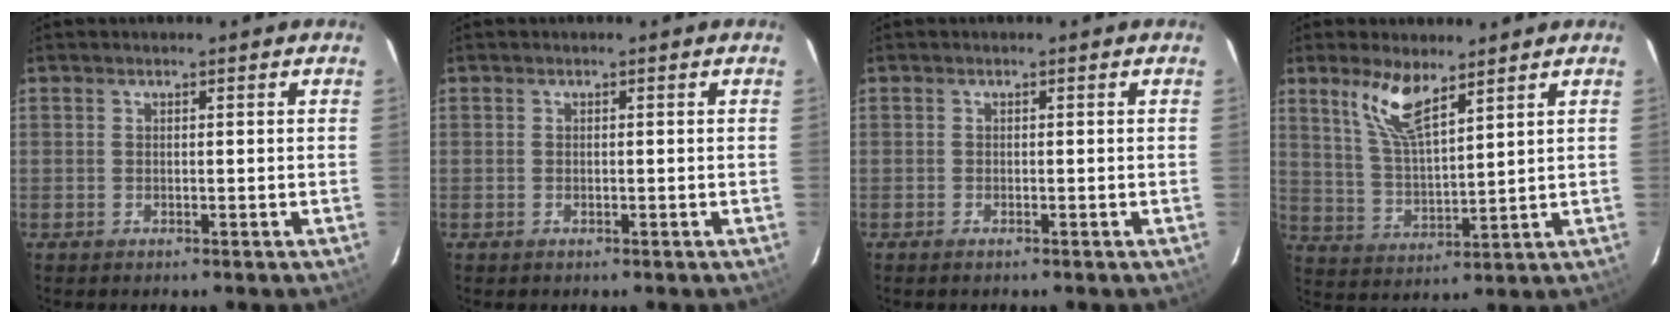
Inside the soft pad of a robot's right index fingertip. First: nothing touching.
{"total": 0.5, "force": [-0.2, 0.4, 0.3], "torque": [-0.004, 0.001, -0.004]}
{"total": 0.7, "force": [-0.5, 0.2, 0.3], "torque": [-0.008, -0.001, -0.012]}
{"total": 8.8, "force": [5.9, 2.4, 6.1], "torque": [-0.122, 0.002, 0.123]}